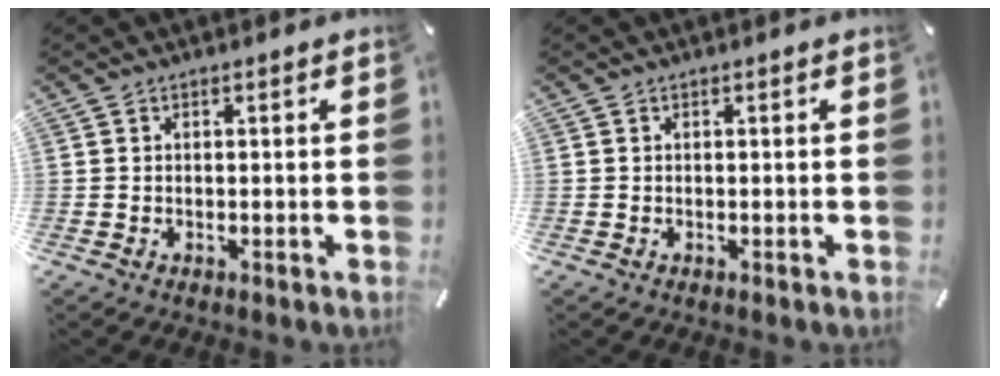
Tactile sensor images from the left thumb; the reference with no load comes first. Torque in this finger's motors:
{"motor_torque": [0.11, 0.11, 0.00, 0.00, -0.10]}